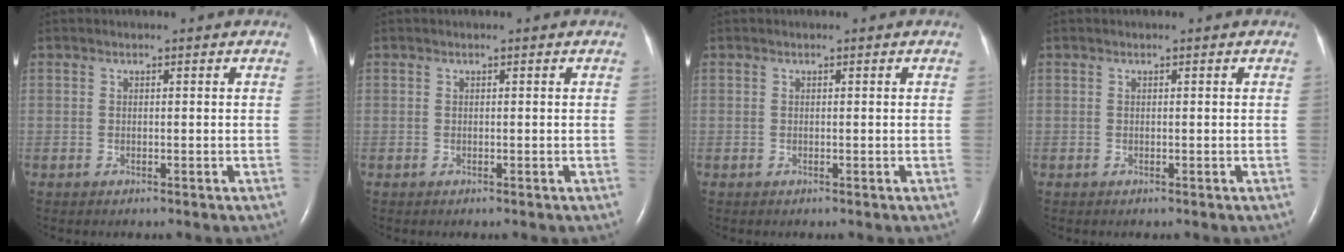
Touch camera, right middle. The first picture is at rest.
{"total": 0.0}
{"total": 0.0}
{"total": 0.0}